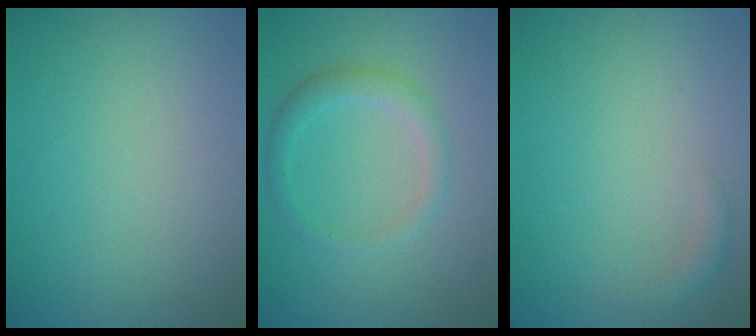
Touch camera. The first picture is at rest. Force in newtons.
{"total": 2.3, "press": 2.3, "slide": 0.0}
{"total": 1.1, "press": 1.1, "slide": 0.1}